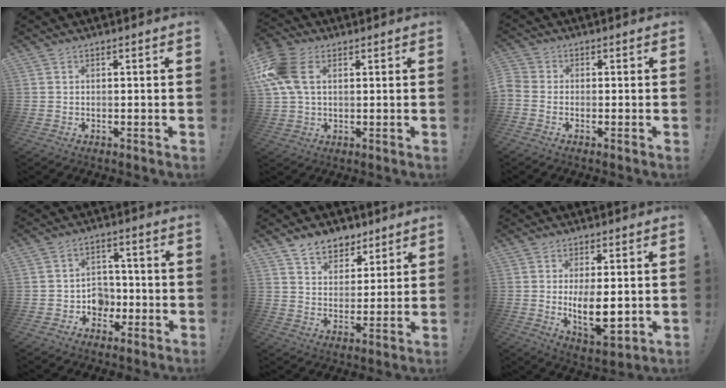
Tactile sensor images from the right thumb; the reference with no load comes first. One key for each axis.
{"total": 11.7, "fx": 3.5, "fy": 7.5, "fz": 8.3, "tx": -0.186, "ty": 0.006, "tz": 0.067}
{"total": 2.3, "fx": -1.1, "fy": 1.6, "fz": 1.3, "tx": -0.027, "ty": 0.004, "tz": -0.021}
{"total": 6.6, "fx": -1.6, "fy": 5.9, "fz": 2.3, "tx": -0.033, "ty": 0.012, "tz": -0.023}
{"total": 8.6, "fx": 6.4, "fy": 5.5, "fz": 1.7, "tx": -0.021, "ty": -0.047, "tz": 0.124}
{"total": 11.0, "fx": 0.3, "fy": 4.5, "fz": 10.0, "tx": -0.168, "ty": -0.019, "tz": 0.007}